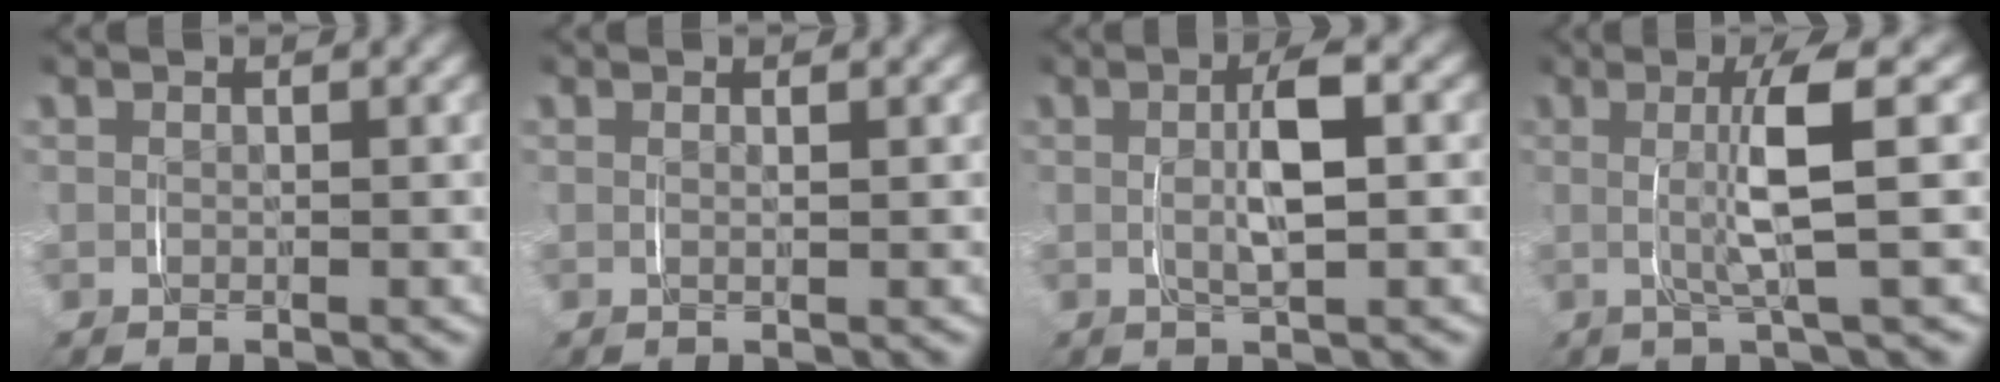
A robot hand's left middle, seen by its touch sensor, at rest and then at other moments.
{"total": 0.6, "force": [0.2, -0.4, 0.4], "torque": [-0.003, -0.002, 0.006]}
{"total": 3.2, "force": [0.1, 0.6, 3.1], "torque": [-0.054, 0.001, 0.004]}
{"total": 3.9, "force": [0.4, -0.5, 3.9], "torque": [-0.067, 0.000, 0.005]}